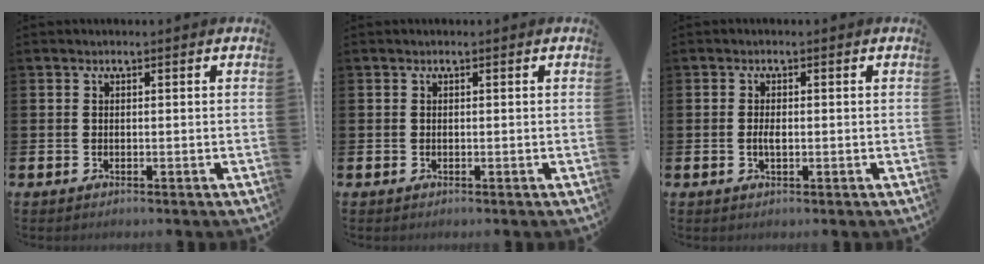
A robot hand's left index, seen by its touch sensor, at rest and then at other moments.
{"total": 0.0}
{"total": 1.6, "force": [-0.2, 0.7, 1.4], "torque": [-0.027, 0.002, -0.005]}